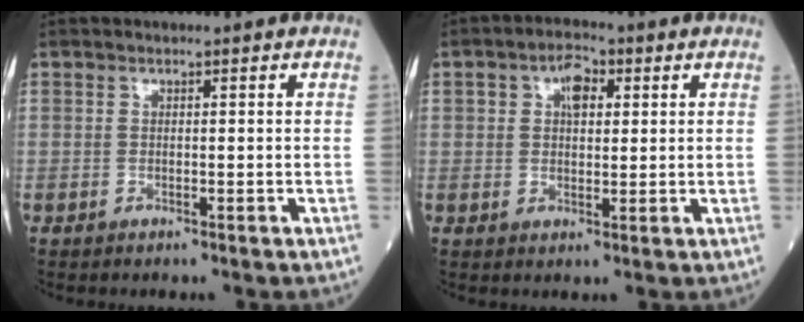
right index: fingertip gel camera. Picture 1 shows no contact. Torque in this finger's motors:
{"motor_torque": [0.60, -0.17, 0.08, 0.09]}